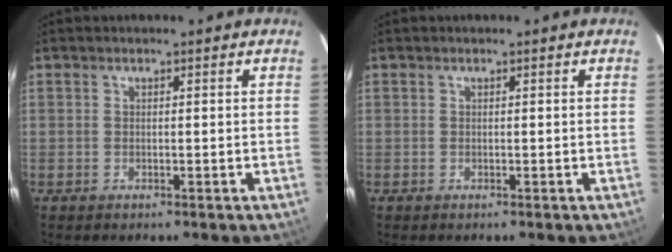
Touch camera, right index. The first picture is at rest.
{"total": 0.0}